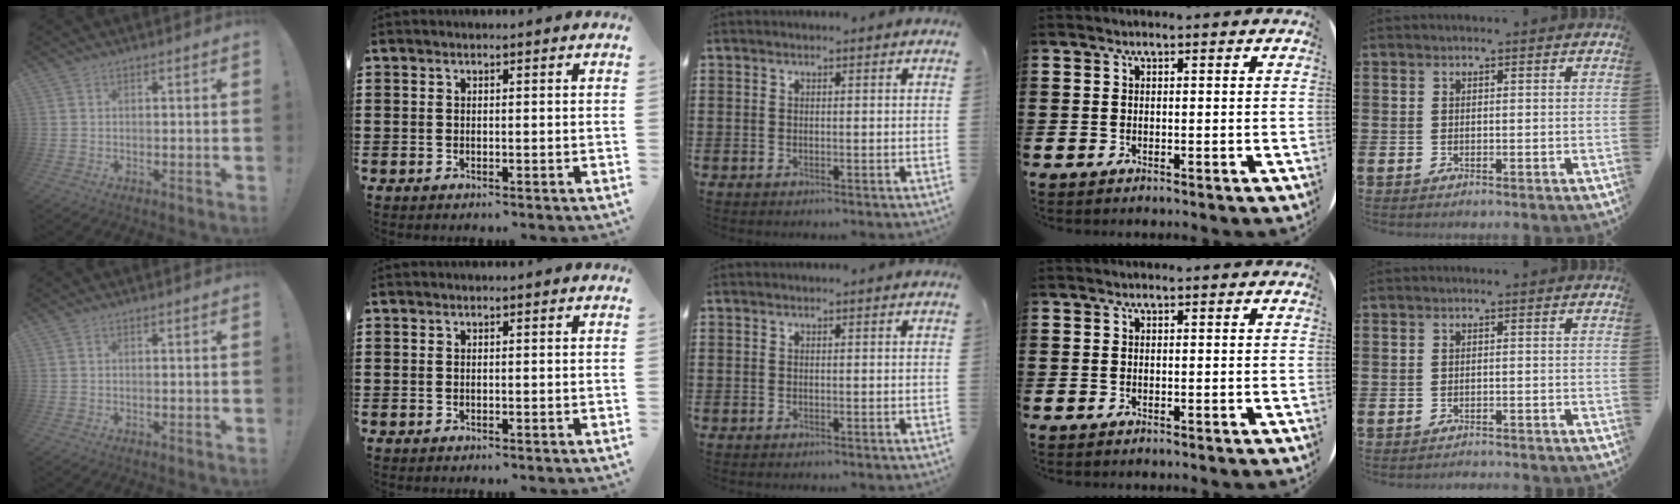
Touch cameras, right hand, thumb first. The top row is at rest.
{"little": {"total": 1.0, "force": [-1.0, -0.1, -0.1], "torque": [-0.001, 0.002, -0.021]}}